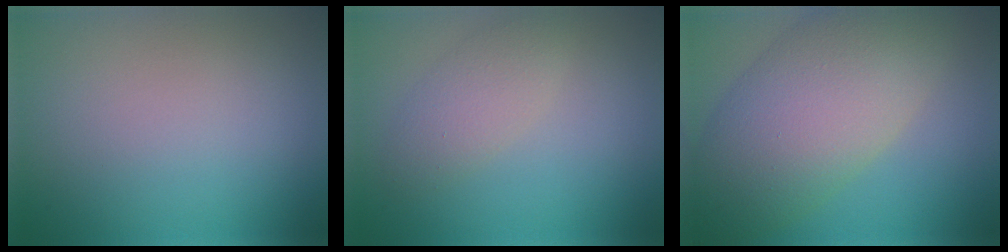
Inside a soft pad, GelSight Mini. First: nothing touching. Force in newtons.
{"total": 2.6, "press": 2.6, "slide": 0.2}
{"total": 10.7, "press": 10.7, "slide": 0.4}